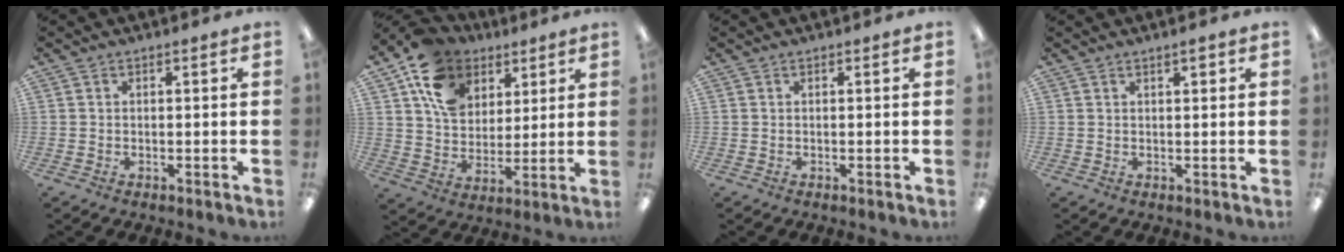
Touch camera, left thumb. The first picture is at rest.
{"total": 14.8, "force": [8.2, 10.9, 5.6], "torque": [-0.112, -0.040, 0.158]}
{"total": 0.0}
{"total": 1.6, "force": [1.1, 0.4, 1.1], "torque": [-0.015, -0.002, 0.016]}